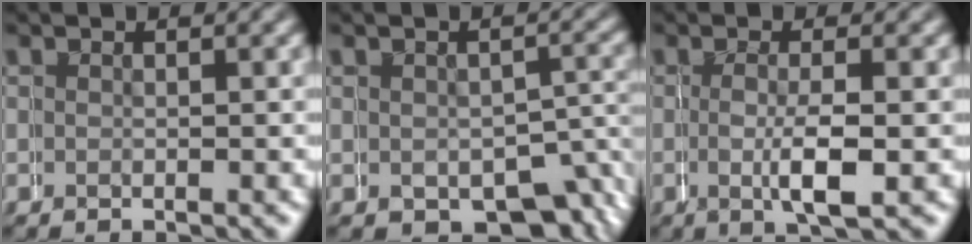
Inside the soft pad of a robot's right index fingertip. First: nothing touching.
{"total": 4.0, "force": [-1.3, 3.0, 2.4], "torque": [-0.025, -0.001, -0.024]}
{"total": 1.9, "force": [0.2, 0.1, 1.9], "torque": [-0.037, -0.002, 0.002]}